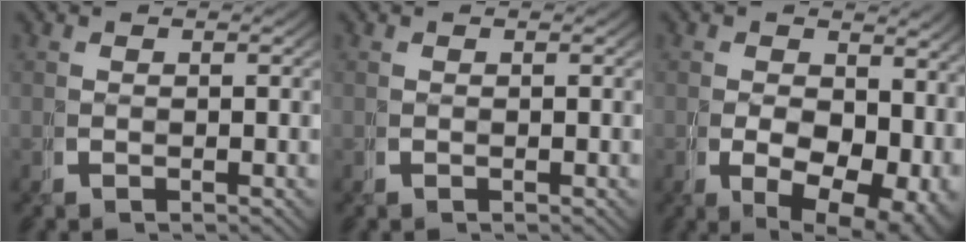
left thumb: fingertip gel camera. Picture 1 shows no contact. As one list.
[{"total": 0.0}, {"total": 8.6, "force": [0.0, 6.2, 6.0], "torque": [-0.106, -0.045, 0.015]}]